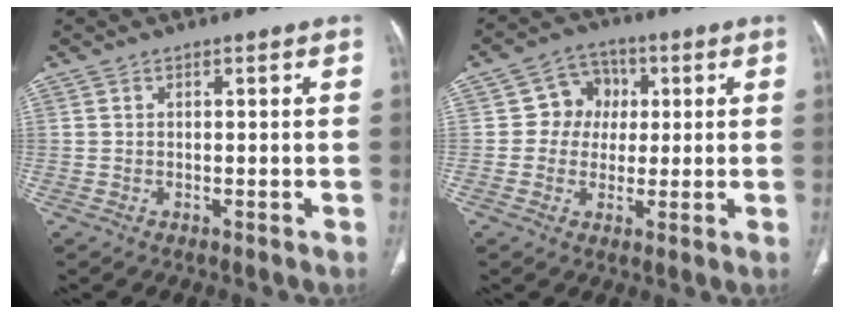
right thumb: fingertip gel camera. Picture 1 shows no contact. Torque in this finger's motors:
{"motor_torque": [-0.26, 0.35, -0.34, -0.03, 0.09]}